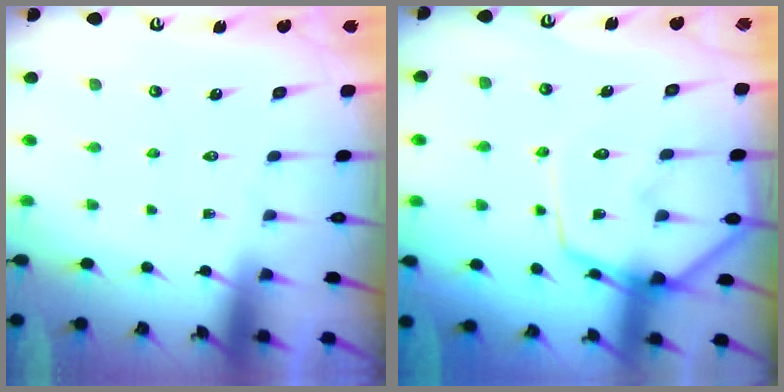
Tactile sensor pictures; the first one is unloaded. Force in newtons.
{"total": 12.2, "press": 12.1, "slide": 1.1}